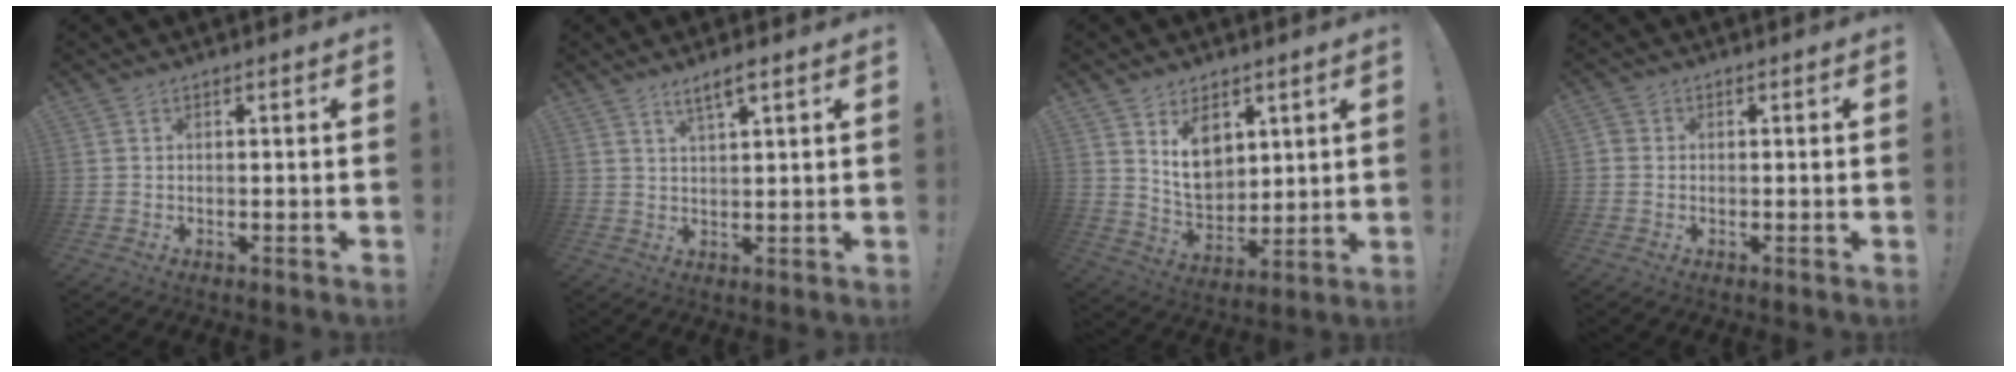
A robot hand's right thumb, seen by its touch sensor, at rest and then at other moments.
{"total": 4.3, "force": [2.9, 0.6, 3.0], "torque": [-0.048, -0.014, 0.048]}
{"total": 11.0, "force": [5.3, 7.9, 5.4], "torque": [-0.066, -0.037, 0.104]}
{"total": 1.4, "force": [-0.3, 1.3, 0.6], "torque": [-0.010, 0.003, -0.006]}